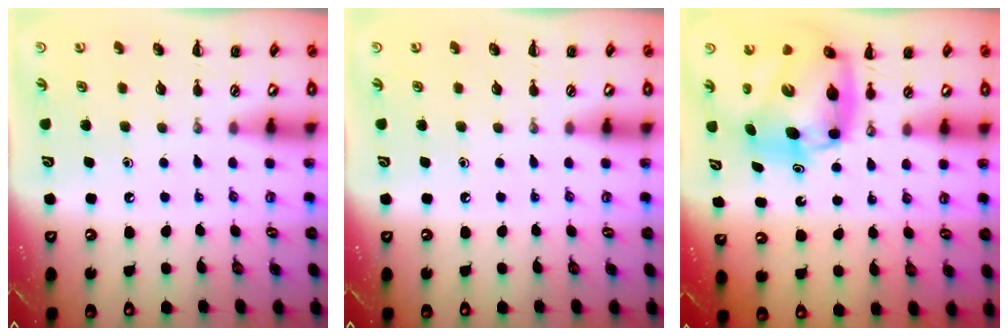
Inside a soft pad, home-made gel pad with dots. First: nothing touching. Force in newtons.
{"total": 0.0}
{"total": 9.7, "press": 9.4, "slide": 2.6}